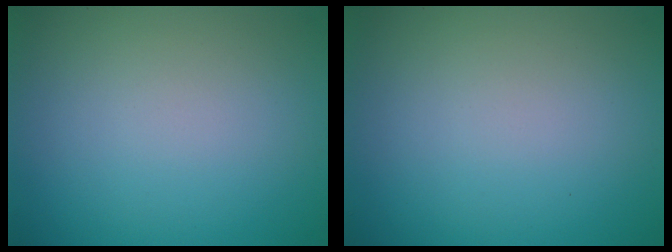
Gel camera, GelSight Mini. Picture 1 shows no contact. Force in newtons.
{"total": 0.0}